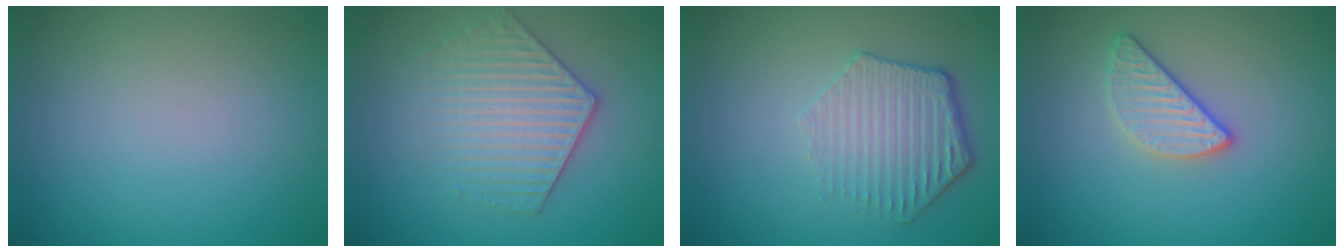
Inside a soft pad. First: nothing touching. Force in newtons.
{"total": 4.3, "press": 3.7, "slide": 2.2}
{"total": 4.3, "press": 3.5, "slide": 2.6}
{"total": 2.5, "press": 2.4, "slide": 0.8}